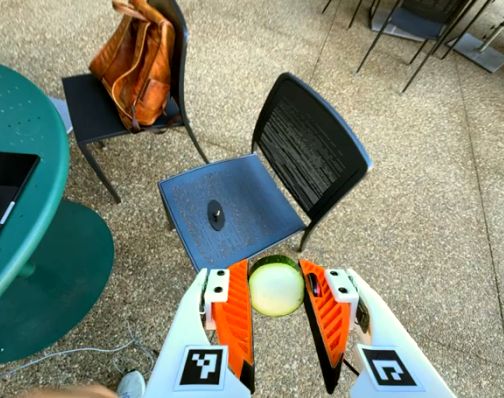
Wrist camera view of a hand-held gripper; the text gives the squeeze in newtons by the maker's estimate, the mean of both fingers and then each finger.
{"total": 11.6, "left": 11.4, "right": 11.8}